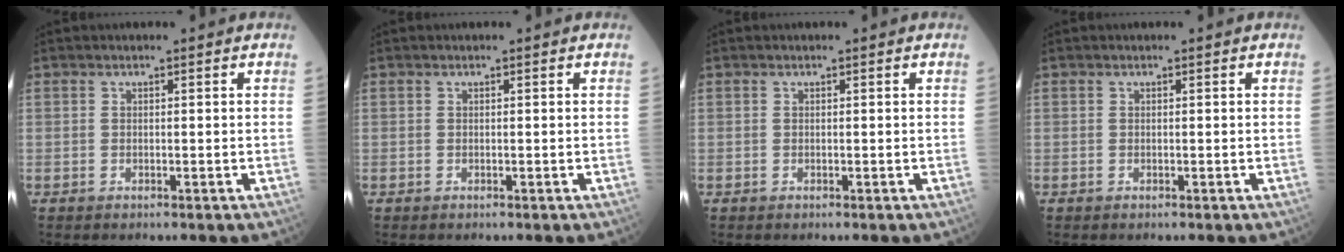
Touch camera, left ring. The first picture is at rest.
{"total": 0.0}
{"total": 0.0}
{"total": 0.0}